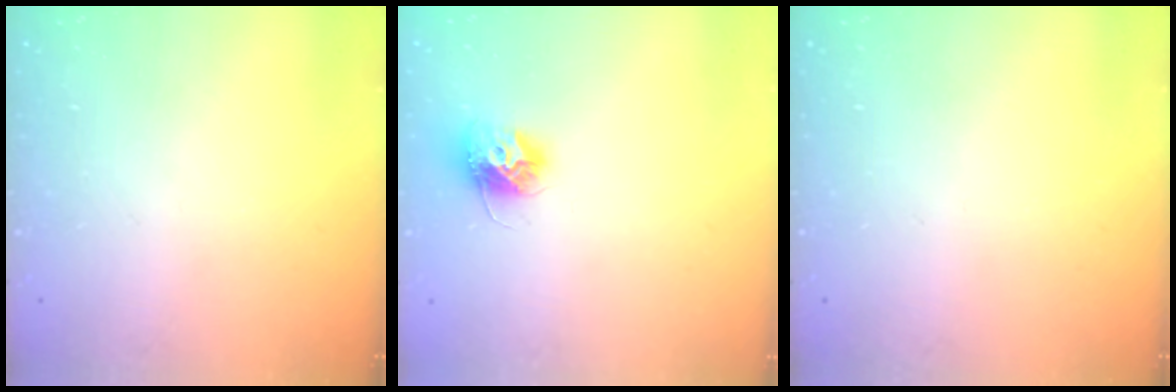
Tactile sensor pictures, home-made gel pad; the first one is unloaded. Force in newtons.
{"total": 10.4, "press": 10.4, "slide": 0.5}
{"total": 0.0}